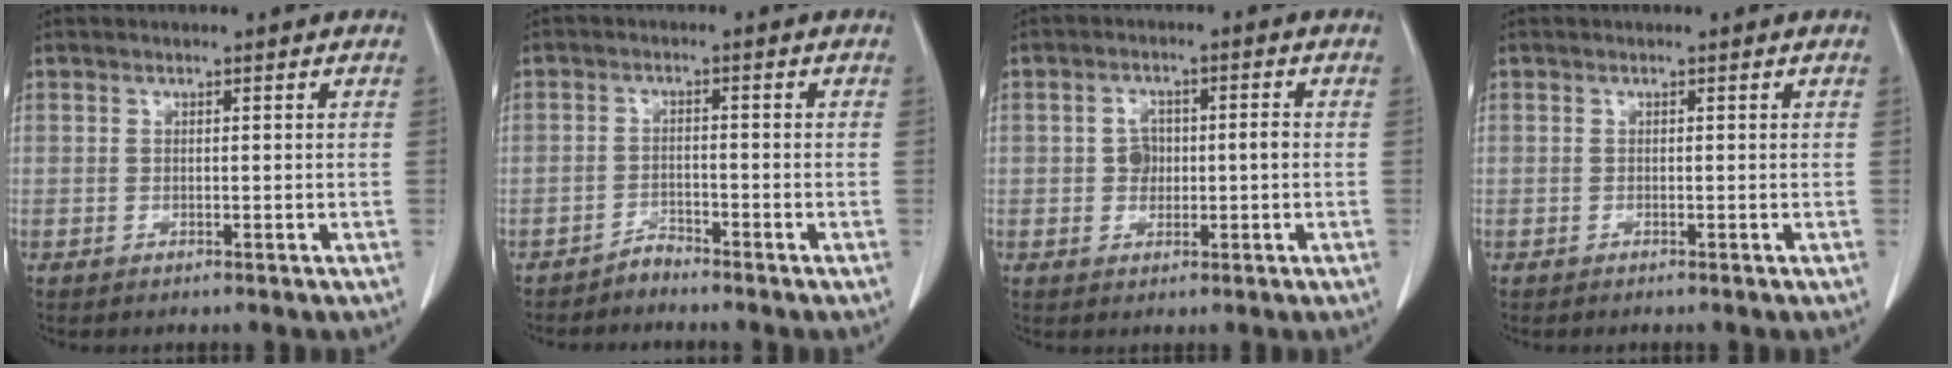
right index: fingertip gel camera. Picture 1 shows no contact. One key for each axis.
{"total": 1.9, "fx": -1.9, "fy": 0.3, "fz": -0.1, "tx": 0.009, "ty": -0.002, "tz": -0.032}
{"total": 3.9, "fx": -0.2, "fy": 2.5, "fz": 3.1, "tx": -0.055, "ty": 0.015, "tz": 0.000}
{"total": 0.0}